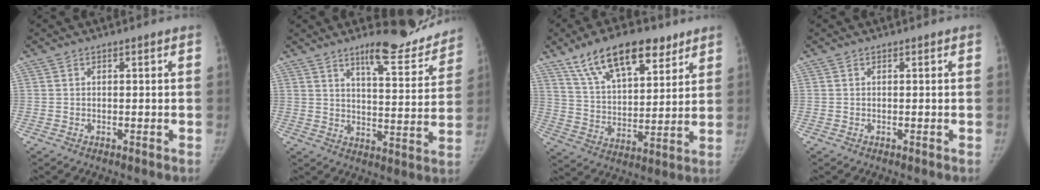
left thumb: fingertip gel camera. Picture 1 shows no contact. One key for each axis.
{"total": 12.9, "fx": 10.9, "fy": 2.9, "fz": 6.3, "tx": -0.056, "ty": -0.076, "tz": 0.155}
{"total": 17.9, "fx": 11.5, "fy": 7.9, "fz": 11.2, "tx": -0.151, "ty": -0.039, "tz": 0.201}
{"total": 0.0}